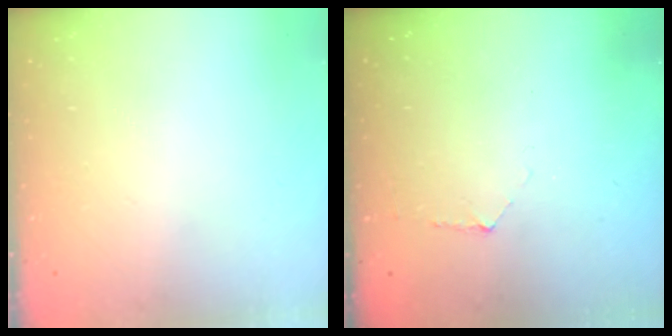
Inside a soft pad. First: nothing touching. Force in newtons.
{"total": 3.8, "press": 3.8, "slide": 0.4}